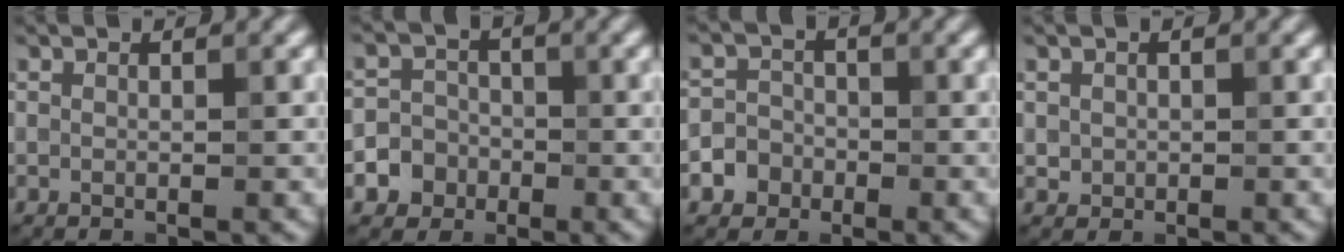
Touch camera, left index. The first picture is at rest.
{"total": 3.9, "force": [-1.6, 3.5, 0.4], "torque": [0.030, -0.004, -0.040]}
{"total": 3.2, "force": [-1.5, 2.9, 0.4], "torque": [0.024, -0.003, -0.033]}
{"total": 1.0, "force": [0.1, 0.9, 0.2], "torque": [0.002, -0.005, 0.003]}